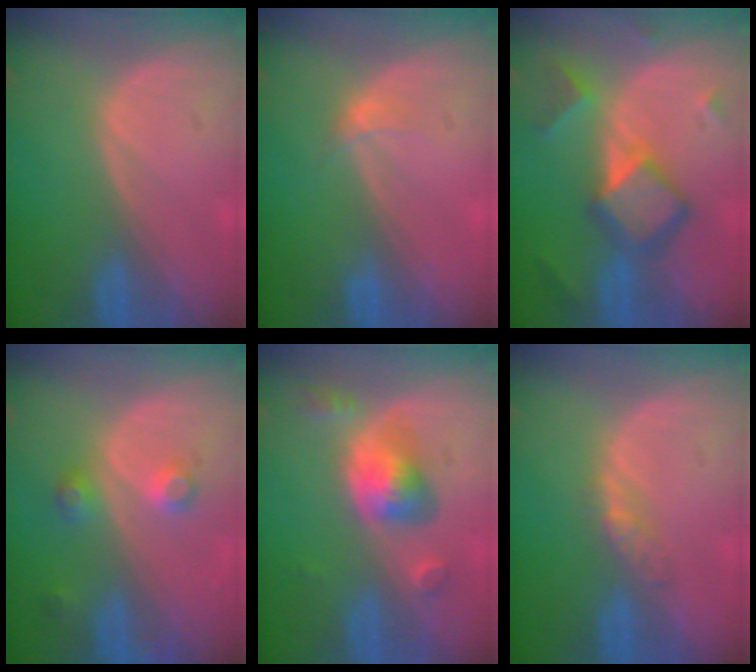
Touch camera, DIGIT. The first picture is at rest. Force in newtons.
{"total": 1.2, "press": 1.2, "slide": 0.1}
{"total": 7.7, "press": 7.7, "slide": 0.5}
{"total": 3.8, "press": 3.5, "slide": 1.4}
{"total": 6.0, "press": 5.5, "slide": 2.4}
{"total": 2.6, "press": 2.3, "slide": 1.3}